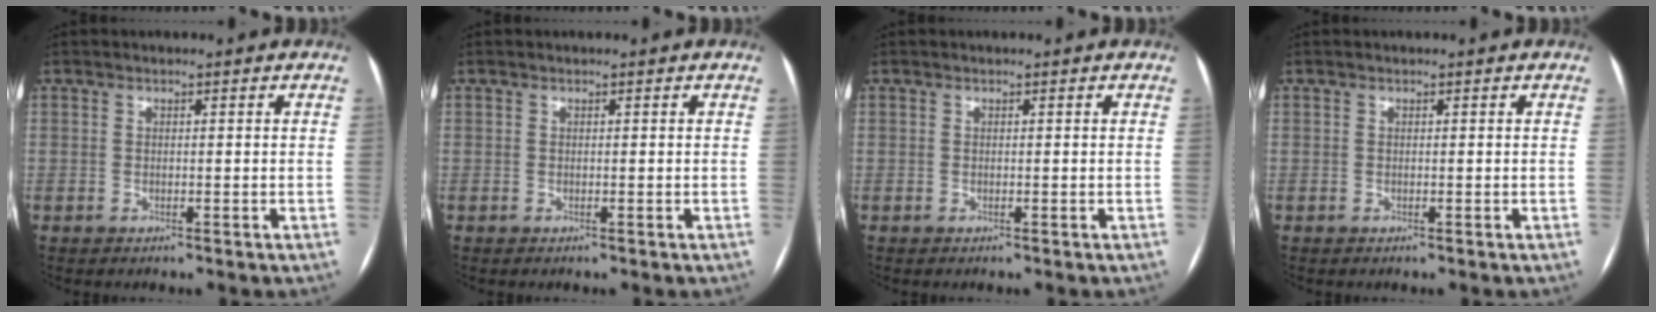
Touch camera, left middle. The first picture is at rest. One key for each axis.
{"total": 0.0}
{"total": 0.0}
{"total": 0.0}